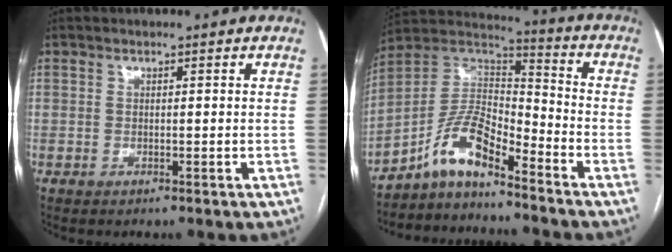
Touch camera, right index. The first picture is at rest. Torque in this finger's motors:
{"motor_torque": [0.60, -0.68, 0.69, 0.12]}